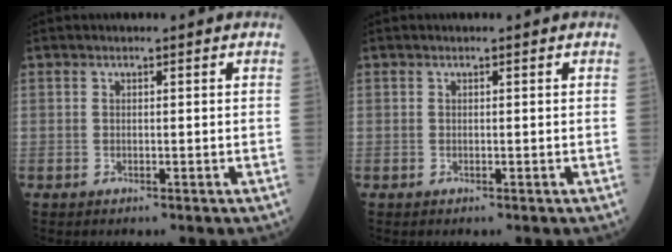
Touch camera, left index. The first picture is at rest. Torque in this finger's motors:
{"motor_torque": [-0.20, 0.20, 0.00, -0.01]}